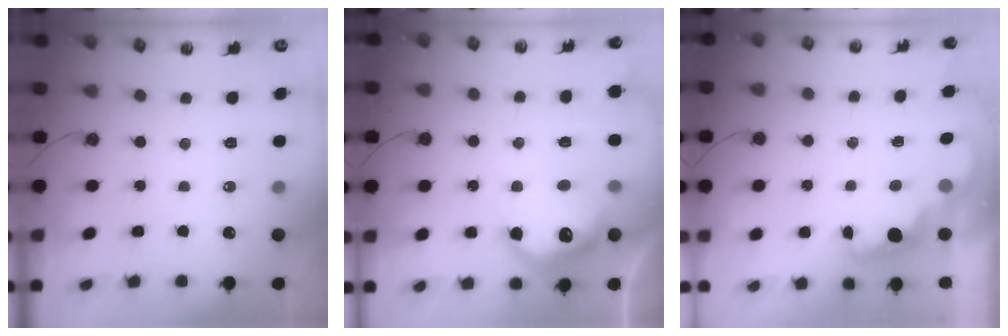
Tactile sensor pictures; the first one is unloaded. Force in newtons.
{"total": 15.5, "press": 15.5, "slide": 0.9}
{"total": 2.3, "press": 2.2, "slide": 0.6}